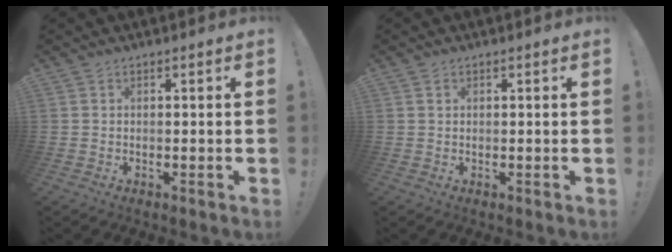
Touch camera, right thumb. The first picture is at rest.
{"total": 0.7, "force": [0.3, 0.6, 0.2], "torque": [-0.004, 0.002, 0.006]}